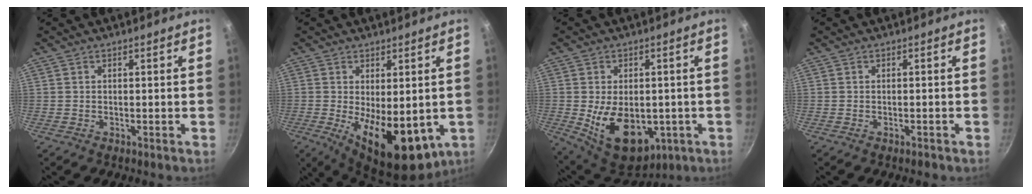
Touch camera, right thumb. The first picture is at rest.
{"total": 14.8, "force": [-2.4, 7.2, 12.7], "torque": [-0.171, -0.024, -0.018]}
{"total": 15.1, "force": [-2.6, 9.8, 11.2], "torque": [-0.148, -0.012, -0.016]}
{"total": 1.3, "force": [-0.9, 0.4, 0.8], "torque": [-0.013, 0.009, -0.009]}